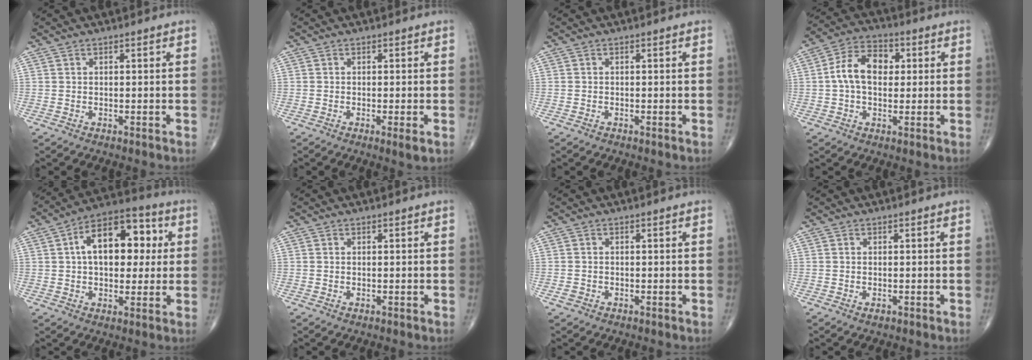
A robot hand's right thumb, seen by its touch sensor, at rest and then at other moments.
{"total": 1.9, "force": [-0.6, 0.1, 1.8], "torque": [-0.033, -0.008, -0.012]}
{"total": 0.0}
{"total": 9.8, "force": [1.0, 6.5, 7.2], "torque": [-0.118, 0.023, 0.010]}
{"total": 16.4, "force": [3.1, 9.6, 13.0], "torque": [-0.163, 0.022, 0.041]}
{"total": 0.0}
{"total": 1.2, "force": [-0.5, 1.0, 0.5], "torque": [-0.009, 0.006, -0.009]}
{"total": 0.9, "force": [-0.3, 0.5, 0.7], "torque": [-0.011, 0.000, -0.005]}